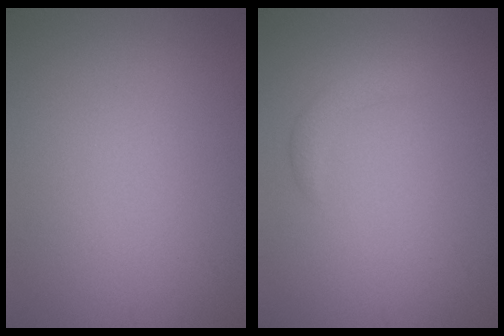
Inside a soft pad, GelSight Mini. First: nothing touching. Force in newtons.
{"total": 1.4, "press": 1.4, "slide": 0.0}